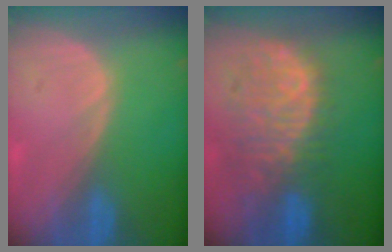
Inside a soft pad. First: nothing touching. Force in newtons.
{"total": 11.1, "press": 9.6, "slide": 5.5}